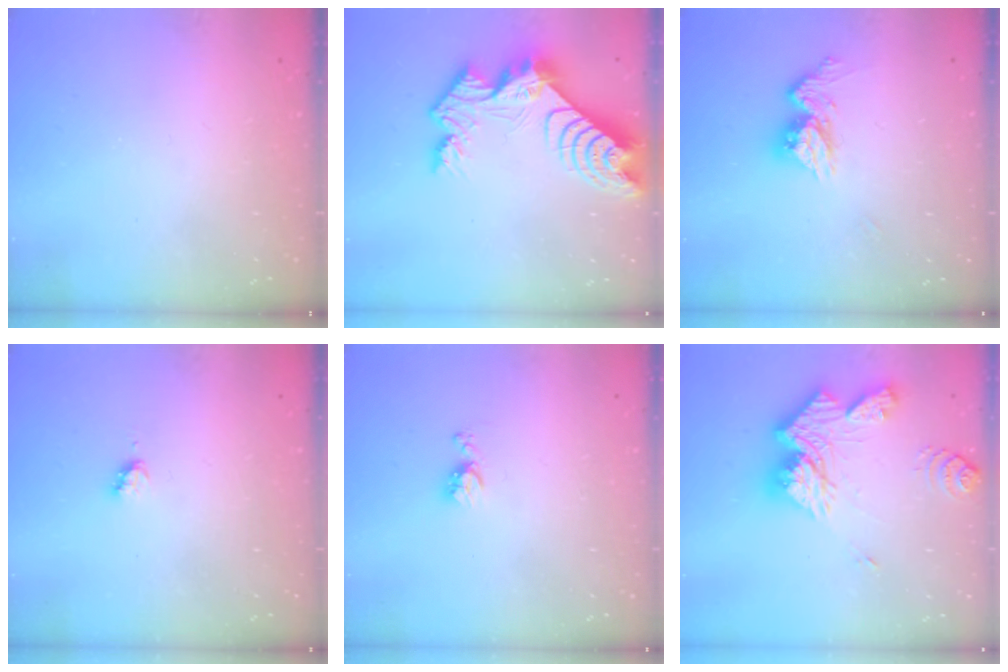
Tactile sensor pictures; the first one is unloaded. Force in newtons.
{"total": 13.2, "press": 13.2, "slide": 1.0}
{"total": 10.7, "press": 10.6, "slide": 1.0}
{"total": 2.8, "press": 2.8, "slide": 0.3}
{"total": 5.2, "press": 5.1, "slide": 0.6}
{"total": 19.3, "press": 19.1, "slide": 2.0}